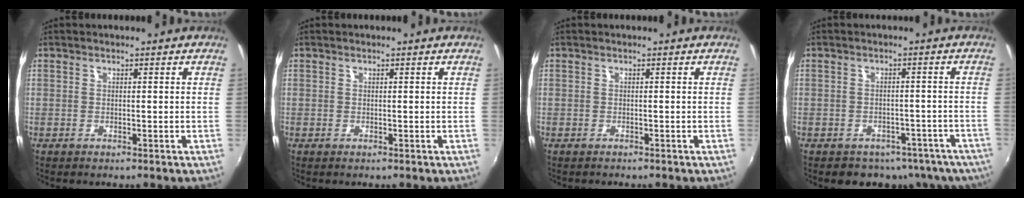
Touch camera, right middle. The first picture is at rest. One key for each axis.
{"total": 0.0}
{"total": 0.6, "fx": -0.6, "fy": 0.2, "fz": 0.0, "tx": -0.002, "ty": -0.002, "tz": -0.010}
{"total": 11.9, "fx": -8.4, "fy": 7.4, "fz": 4.1, "tx": -0.077, "ty": 0.011, "tz": -0.081}